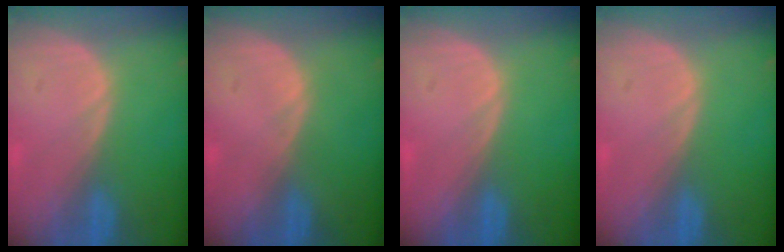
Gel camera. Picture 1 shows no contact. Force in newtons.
{"total": 0.0}
{"total": 0.0}
{"total": 0.0}